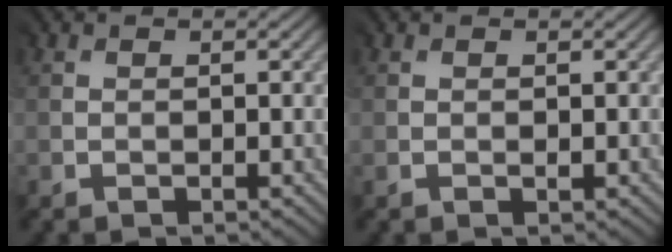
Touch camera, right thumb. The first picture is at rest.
{"total": 0.0}